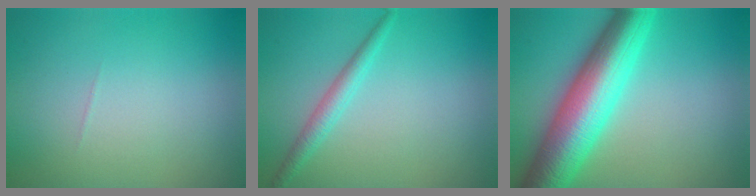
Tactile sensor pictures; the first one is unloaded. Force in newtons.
{"total": 1.9, "press": 1.9, "slide": 0.1}
{"total": 10.0, "press": 10.0, "slide": 0.2}